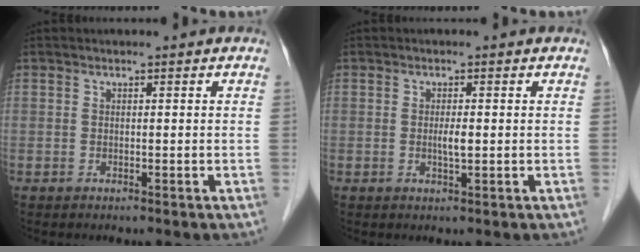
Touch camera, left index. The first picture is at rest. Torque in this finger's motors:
{"motor_torque": [0.42, 0.36, 0.06, 0.02]}